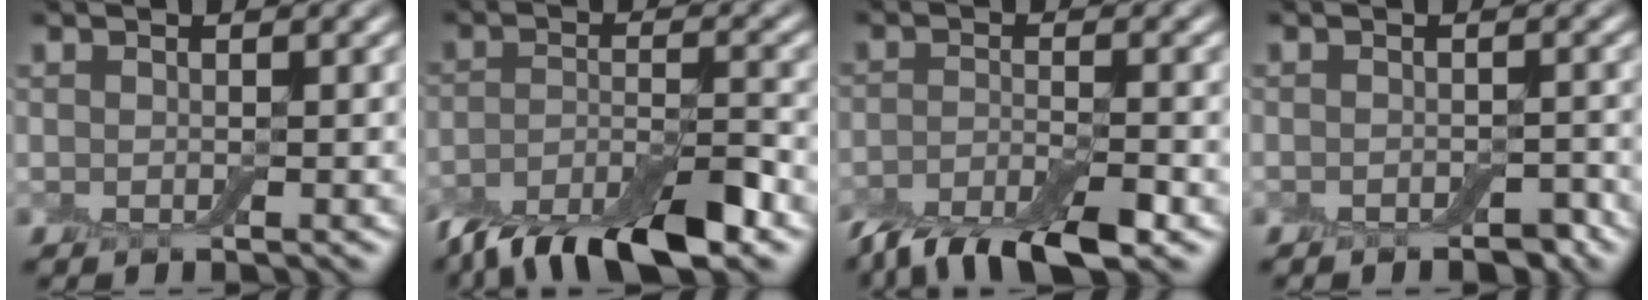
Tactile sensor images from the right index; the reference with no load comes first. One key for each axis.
{"total": 8.8, "fx": -6.5, "fy": 2.6, "fz": 5.3, "tx": -0.087, "ty": -0.008, "tz": -0.120}
{"total": 7.1, "fx": -5.3, "fy": 2.1, "fz": 4.3, "tx": -0.070, "ty": -0.009, "tz": -0.099}
{"total": 2.2, "fx": -1.8, "fy": 0.9, "fz": 0.8, "tx": -0.010, "ty": -0.004, "tz": -0.028}